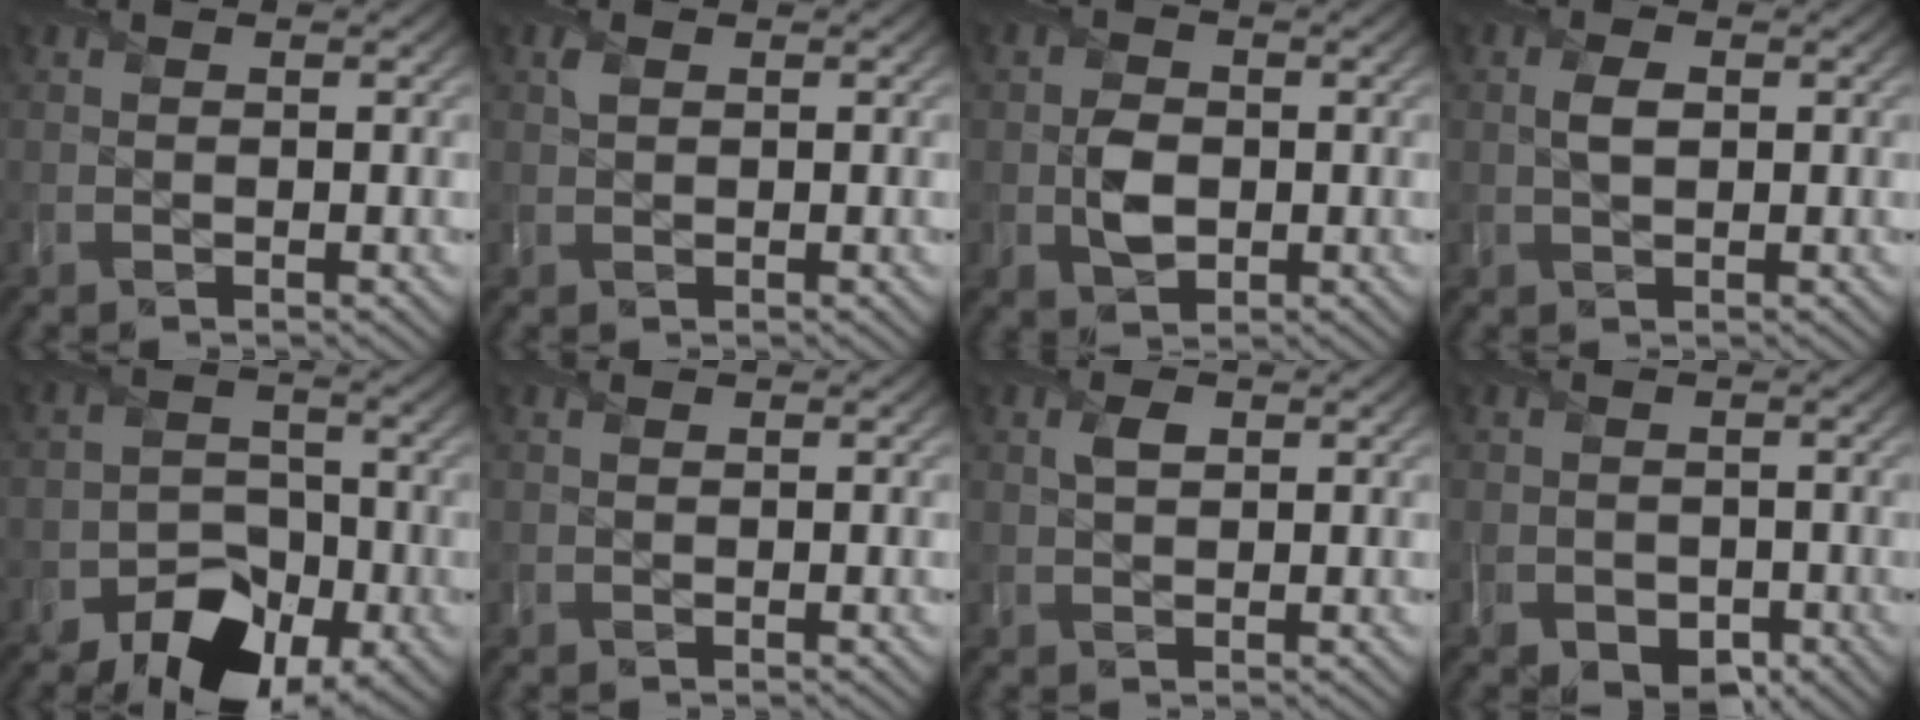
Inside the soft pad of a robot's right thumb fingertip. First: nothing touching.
{"total": 1.0, "force": [0.5, 0.6, 0.6], "torque": [-0.019, 0.001, 0.010]}
{"total": 3.3, "force": [-0.3, 2.5, 2.1], "torque": [-0.045, -0.001, -0.009]}
{"total": 2.1, "force": [0.3, 1.2, 1.7], "torque": [-0.040, 0.001, 0.004]}
{"total": 9.7, "force": [-5.7, 5.8, 5.3], "torque": [-0.093, -0.015, -0.096]}
{"total": 0.0}
{"total": 1.7, "force": [0.7, 1.0, 1.2], "torque": [-0.027, 0.000, 0.013]}
{"total": 2.9, "force": [-1.3, 2.2, 1.4], "torque": [-0.028, -0.016, -0.021]}